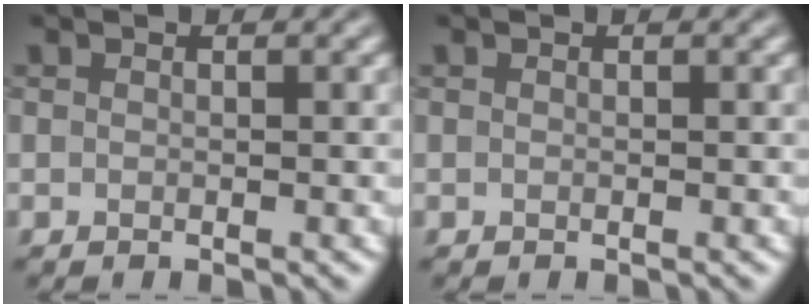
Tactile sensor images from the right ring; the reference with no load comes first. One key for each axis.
{"total": 0.0}